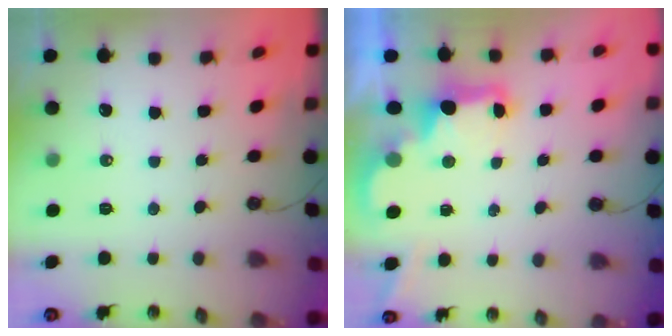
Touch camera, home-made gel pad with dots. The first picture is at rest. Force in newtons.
{"total": 3.0, "press": 2.9, "slide": 0.6}